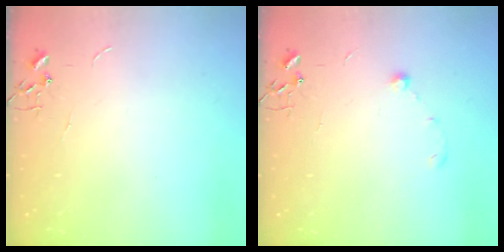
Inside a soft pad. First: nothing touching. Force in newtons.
{"total": 5.4, "press": 5.3, "slide": 0.9}